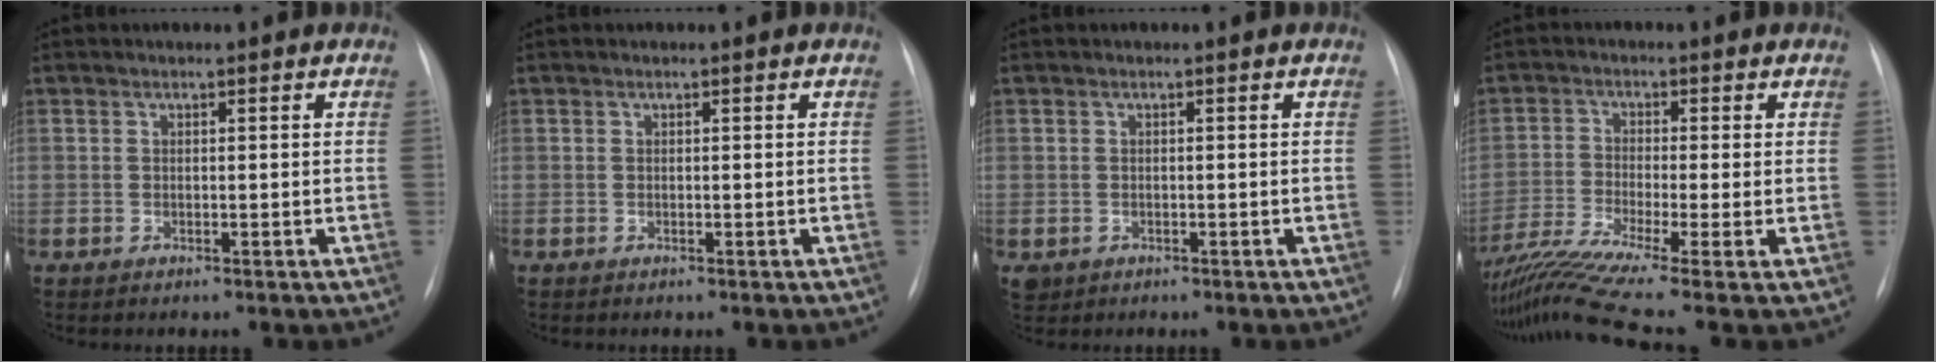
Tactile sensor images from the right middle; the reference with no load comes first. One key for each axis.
{"total": 0.0}
{"total": 1.5, "fx": -0.5, "fy": 1.3, "fz": 0.4, "tx": -0.007, "ty": 0.003, "tz": 0.001}
{"total": 10.1, "fx": -7.3, "fy": -1.4, "fz": 6.9, "tx": -0.139, "ty": -0.015, "tz": -0.128}